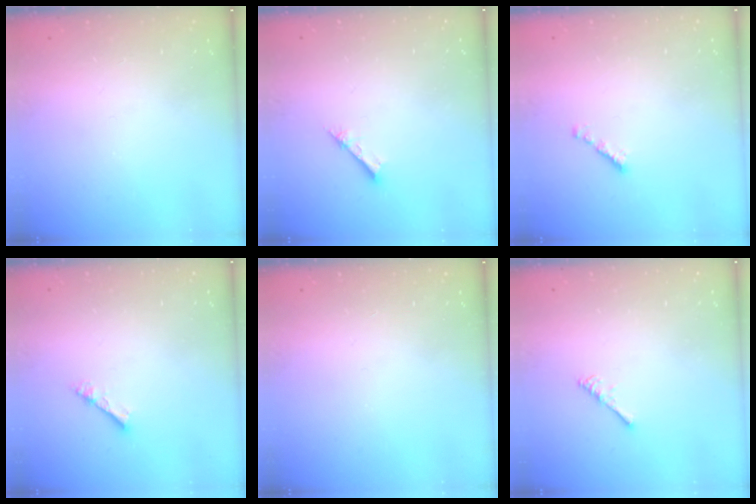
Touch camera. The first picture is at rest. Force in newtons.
{"total": 1.6, "press": 1.6, "slide": 0.2}
{"total": 1.8, "press": 1.7, "slide": 0.6}
{"total": 2.3, "press": 2.3, "slide": 0.3}
{"total": 0.0}
{"total": 2.7, "press": 2.6, "slide": 0.5}